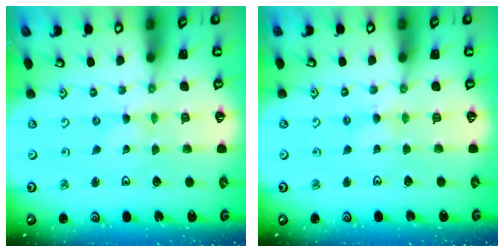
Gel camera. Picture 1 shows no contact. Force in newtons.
{"total": 2.2, "press": 2.1, "slide": 0.4}